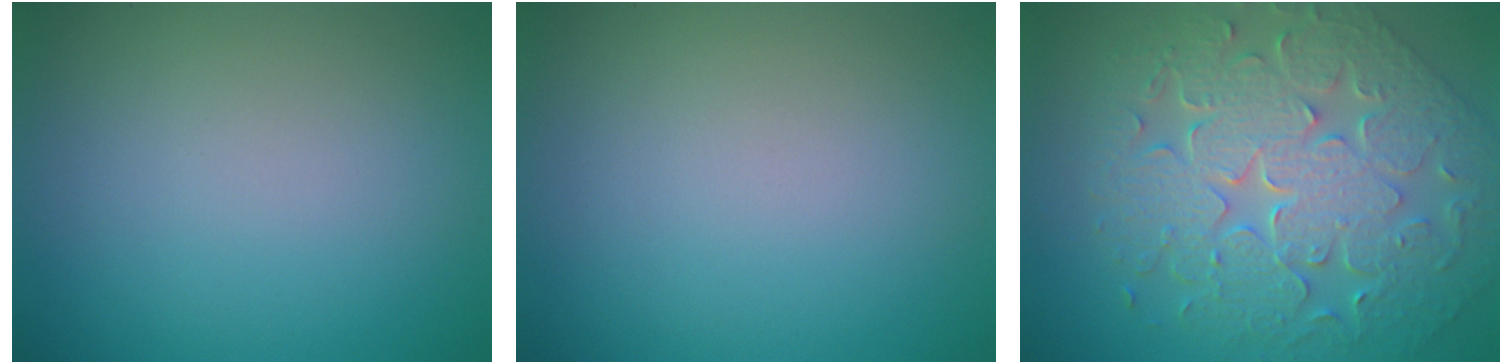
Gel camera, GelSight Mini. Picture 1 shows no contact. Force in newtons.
{"total": 0.0}
{"total": 9.0, "press": 6.7, "slide": 6.0}